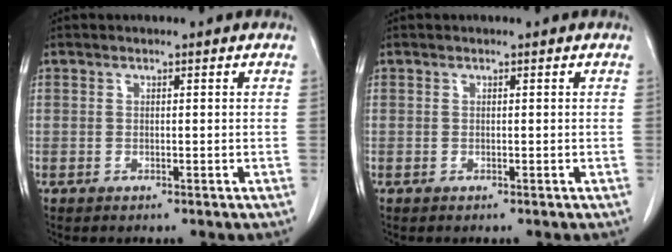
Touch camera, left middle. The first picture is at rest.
{"total": 0.0}